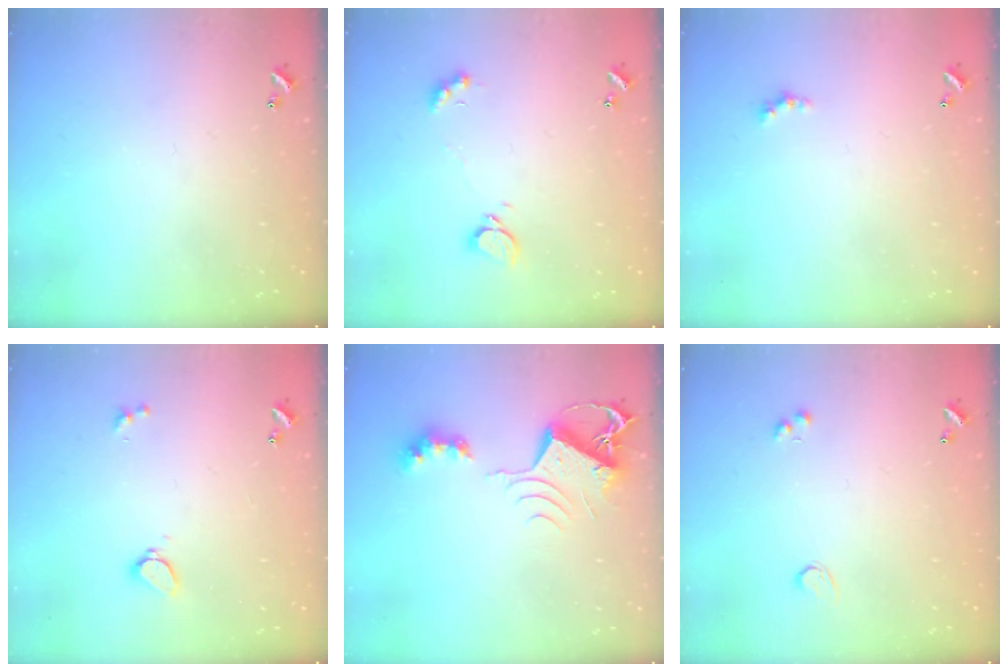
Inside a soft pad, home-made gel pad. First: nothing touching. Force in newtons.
{"total": 2.2, "press": 2.1, "slide": 0.5}
{"total": 1.3, "press": 1.2, "slide": 0.4}
{"total": 2.9, "press": 2.3, "slide": 1.9}
{"total": 8.6, "press": 8.6, "slide": 1.2}
{"total": 2.1, "press": 1.6, "slide": 1.3}